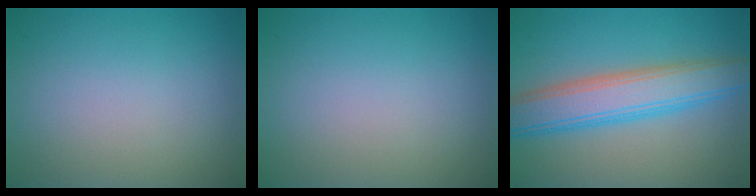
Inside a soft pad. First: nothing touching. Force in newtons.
{"total": 0.0}
{"total": 6.6, "press": 6.6, "slide": 0.1}